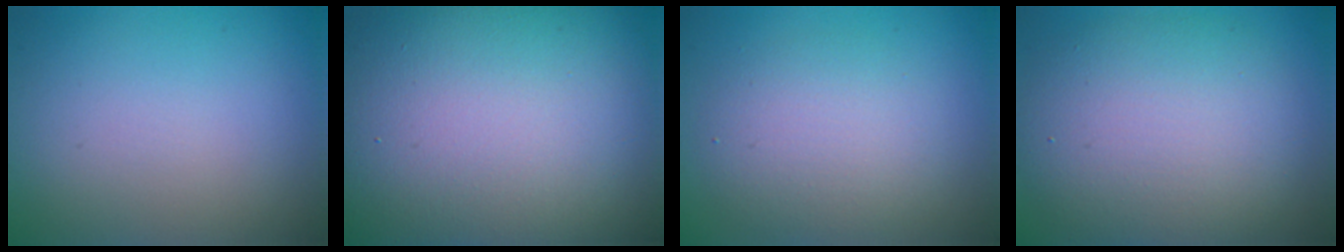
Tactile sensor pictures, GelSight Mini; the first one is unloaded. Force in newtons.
{"total": 21.6, "press": 21.6, "slide": 0.7}
{"total": 4.3, "press": 4.3, "slide": 0.1}
{"total": 8.3, "press": 8.2, "slide": 0.6}